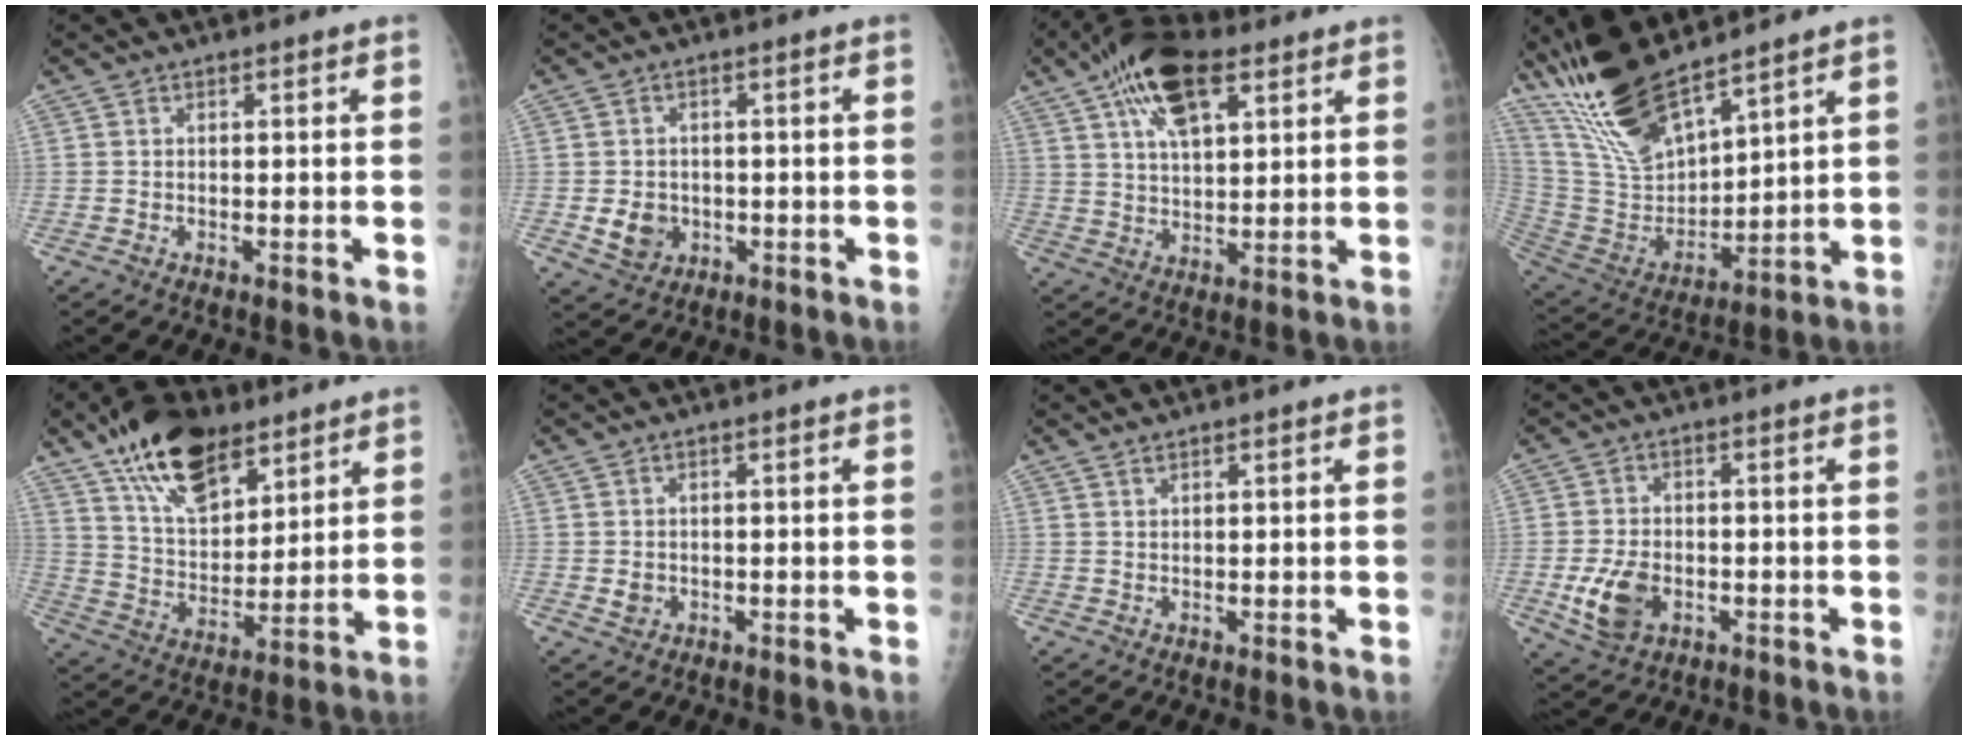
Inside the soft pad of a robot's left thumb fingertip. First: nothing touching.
{"total": 4.7, "force": [-0.7, 4.1, 2.1], "torque": [-0.015, 0.004, -0.003]}
{"total": 14.1, "force": [7.4, 6.5, 10.1], "torque": [-0.152, -0.005, 0.126]}
{"total": 17.5, "force": [13.9, 4.8, 9.4], "torque": [-0.154, -0.071, 0.284]}
{"total": 17.9, "force": [11.7, 8.8, 10.3], "torque": [-0.138, -0.049, 0.211]}
{"total": 1.7, "force": [0.1, 1.5, 0.9], "torque": [-0.008, -0.002, 0.006]}
{"total": 1.1, "force": [1.0, 0.2, 0.4], "torque": [-0.003, -0.001, 0.021]}
{"total": 7.0, "force": [-1.9, 4.8, 4.8], "torque": [-0.083, 0.002, -0.028]}